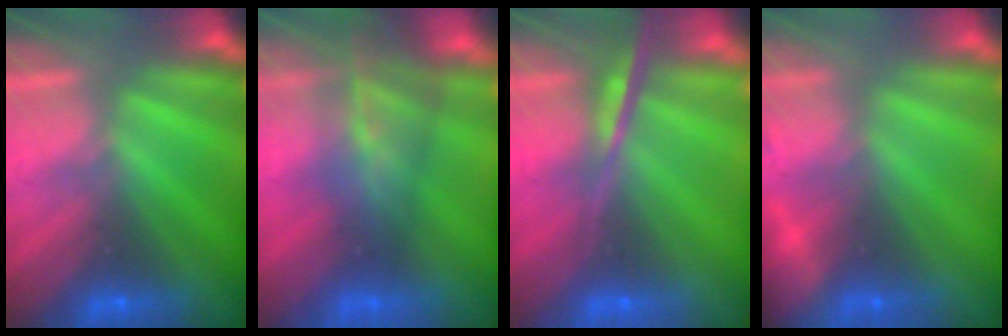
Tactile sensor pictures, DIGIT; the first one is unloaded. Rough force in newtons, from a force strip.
{"total": 11.3}
{"total": 8.7}
{"total": 9.6}